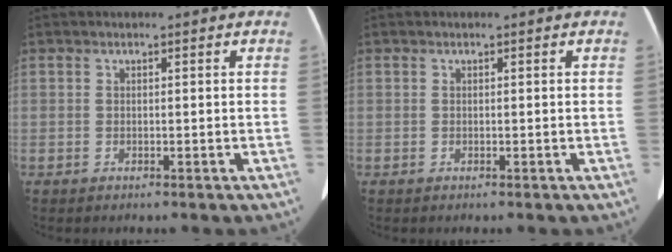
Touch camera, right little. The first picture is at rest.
{"total": 0.0}